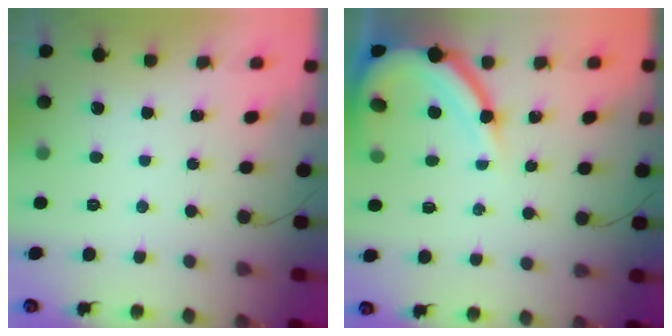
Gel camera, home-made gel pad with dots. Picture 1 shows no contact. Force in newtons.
{"total": 11.4, "press": 11.3, "slide": 1.2}